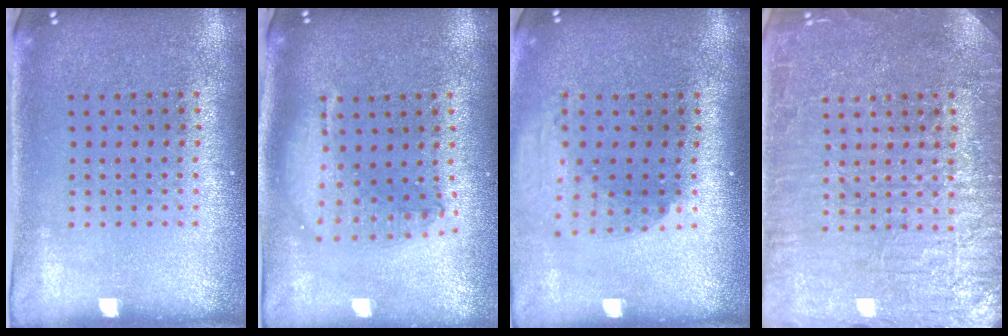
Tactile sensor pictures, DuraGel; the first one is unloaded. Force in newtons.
{"total": 1.8, "press": 1.6, "slide": 1.0}
{"total": 2.0, "press": 1.5, "slide": 1.3}
{"total": 7.1, "press": 7.1, "slide": 1.0}